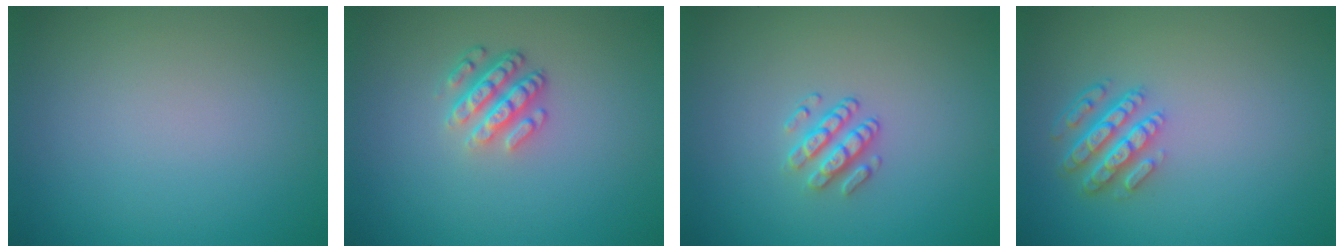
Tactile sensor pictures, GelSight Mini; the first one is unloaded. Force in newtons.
{"total": 3.6, "press": 2.6, "slide": 2.5}
{"total": 2.0, "press": 1.6, "slide": 1.3}
{"total": 4.3, "press": 3.3, "slide": 2.7}